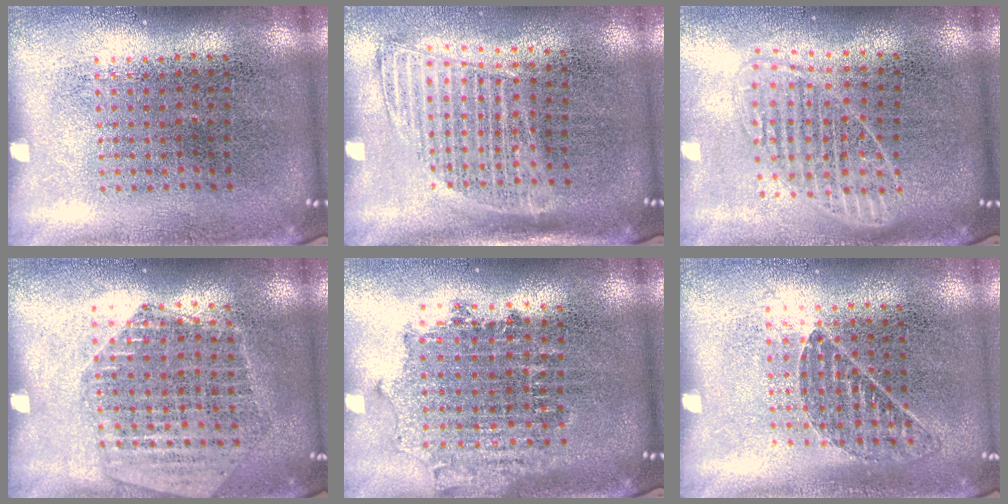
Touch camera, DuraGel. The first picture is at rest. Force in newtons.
{"total": 1.4, "press": 1.2, "slide": 0.6}
{"total": 1.8, "press": 1.6, "slide": 1.0}
{"total": 1.6, "press": 1.6, "slide": 0.2}
{"total": 1.7, "press": 1.4, "slide": 1.0}
{"total": 0.8, "press": 0.8, "slide": 0.2}